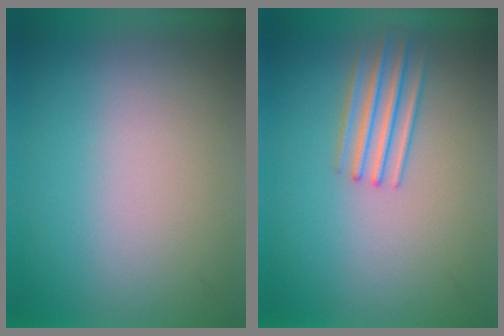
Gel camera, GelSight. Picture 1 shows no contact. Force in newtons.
{"total": 2.1}